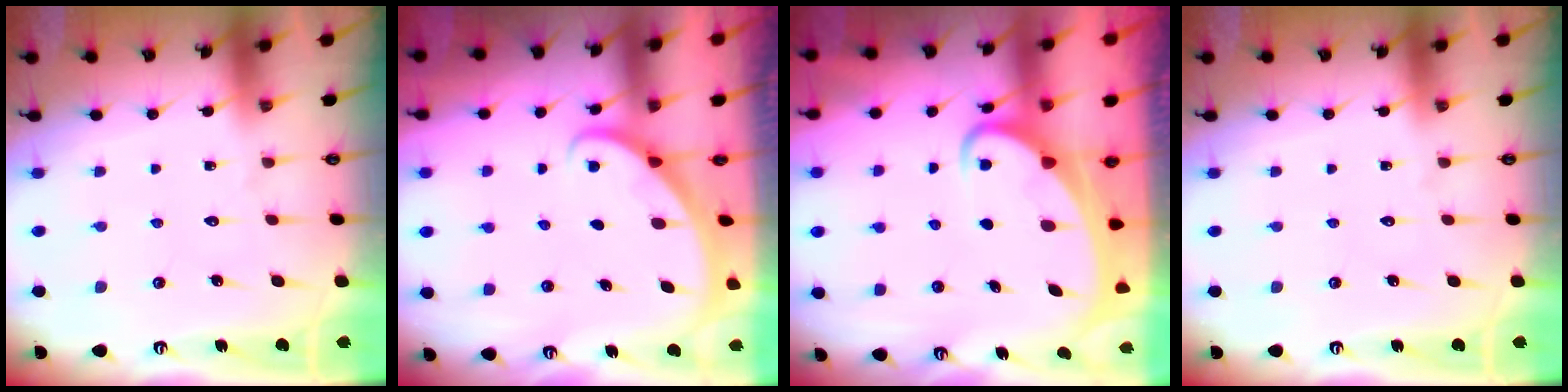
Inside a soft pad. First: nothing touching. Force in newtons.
{"total": 2.0, "press": 2.0, "slide": 0.1}
{"total": 3.7, "press": 3.7, "slide": 0.4}
{"total": 0.0}